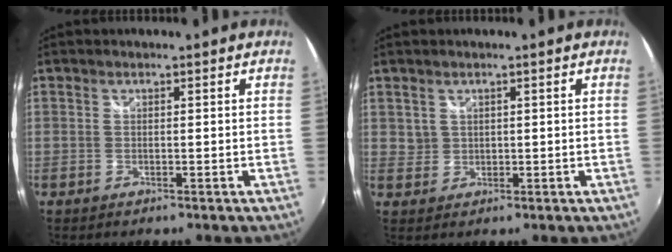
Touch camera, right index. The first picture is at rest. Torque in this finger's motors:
{"motor_torque": [-0.19, 0.12, -0.02, -0.01]}